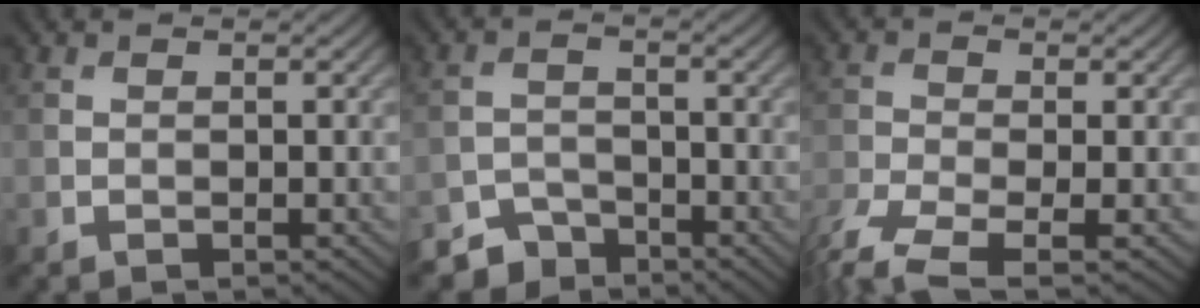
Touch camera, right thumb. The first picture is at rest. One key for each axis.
{"total": 3.8, "fx": -3.4, "fy": 1.6, "fz": 0.4, "tx": 0.000, "ty": 0.001, "tz": -0.067}
{"total": 6.1, "fx": -3.9, "fy": 2.0, "fz": 4.3, "tx": -0.100, "ty": -0.018, "tz": -0.081}